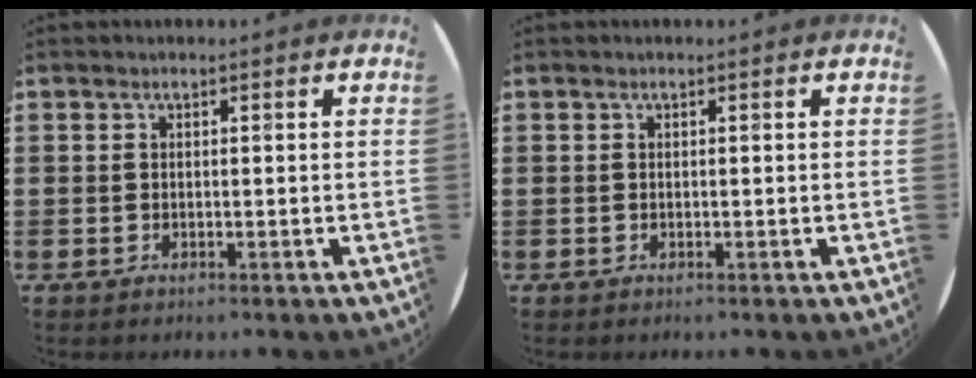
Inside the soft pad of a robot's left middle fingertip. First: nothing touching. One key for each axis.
{"total": 0.0}